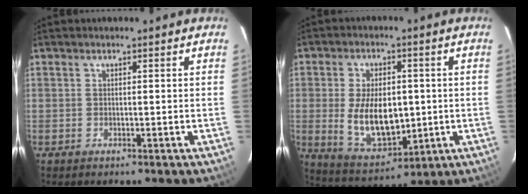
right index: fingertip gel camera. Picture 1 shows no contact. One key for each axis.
{"total": 12.7, "fx": -0.6, "fy": 7.3, "fz": 10.4, "tx": -0.207, "ty": -0.012, "tz": 0.009}